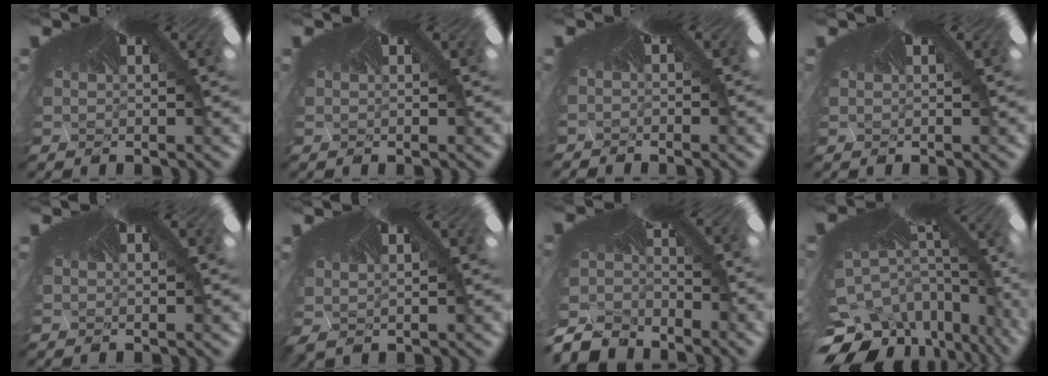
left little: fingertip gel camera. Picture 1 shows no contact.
{"total": 0.0}
{"total": 1.7, "force": [-1.6, -0.4, -0.3], "torque": [0.009, -0.027, -0.014]}
{"total": 0.0}
{"total": 0.0}
{"total": 0.9, "force": [-0.3, 0.8, 0.4], "torque": [-0.024, -0.007, 0.005]}
{"total": 12.7, "force": [-12.6, 0.1, -0.9], "torque": [0.008, -0.085, -0.180]}
{"total": 10.9, "force": [-10.8, 0.5, 0.2], "torque": [-0.009, -0.119, -0.126]}